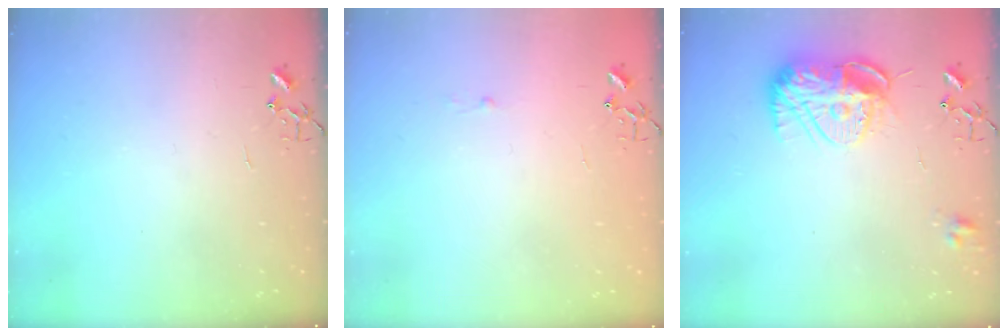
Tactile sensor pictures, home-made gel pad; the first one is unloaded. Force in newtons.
{"total": 1.8, "press": 1.8, "slide": 0.2}
{"total": 12.6, "press": 12.6, "slide": 1.1}